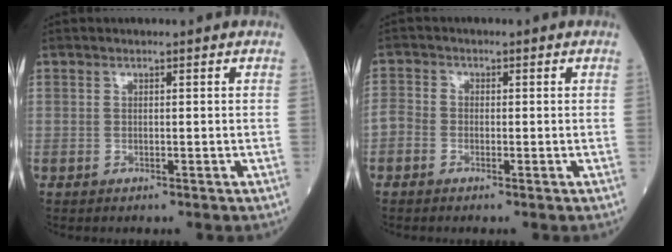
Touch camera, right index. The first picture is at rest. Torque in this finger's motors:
{"motor_torque": [0.19, -0.15, 0.33, 0.08]}